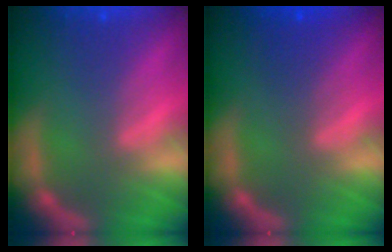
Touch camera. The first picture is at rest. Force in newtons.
{"total": 2.0}